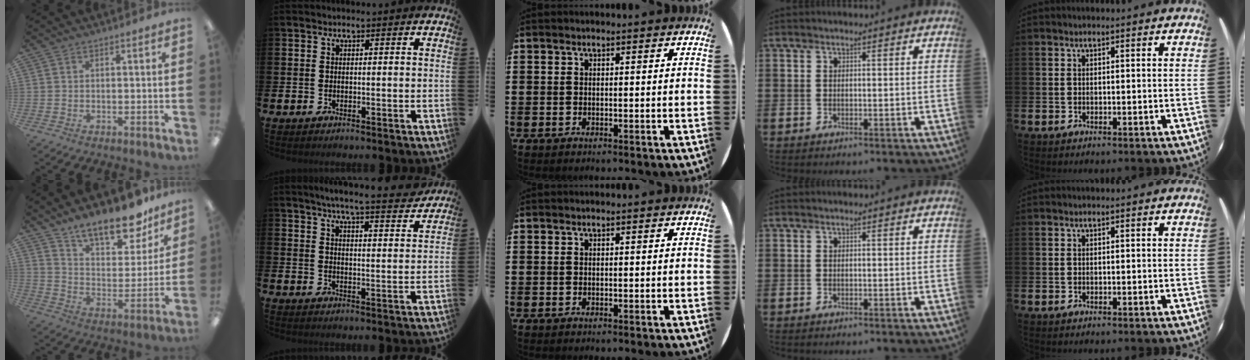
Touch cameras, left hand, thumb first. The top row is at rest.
{"thumb": {"total": 17.1, "force": [13.9, 6.4, 7.6], "torque": [-0.123, -0.095, 0.242]}, "index": {"total": 6.0, "force": [5.7, -0.2, 1.8], "torque": [-0.046, -0.037, 0.096]}}